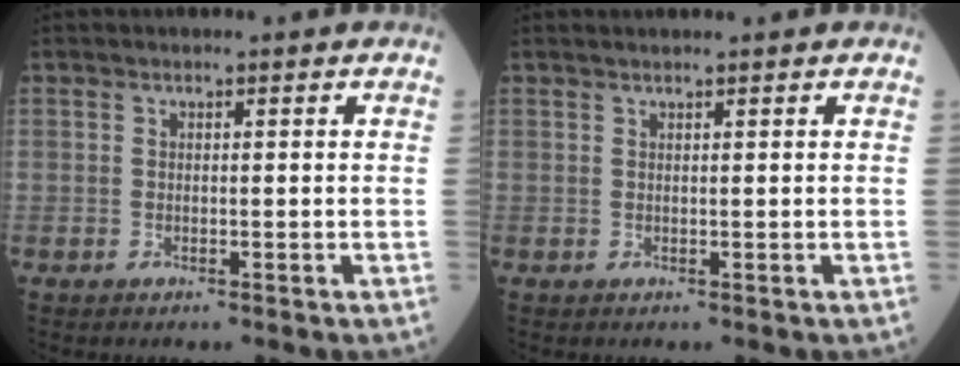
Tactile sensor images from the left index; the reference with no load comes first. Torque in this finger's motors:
{"motor_torque": [0.05, -0.10, 0.09, 0.02]}